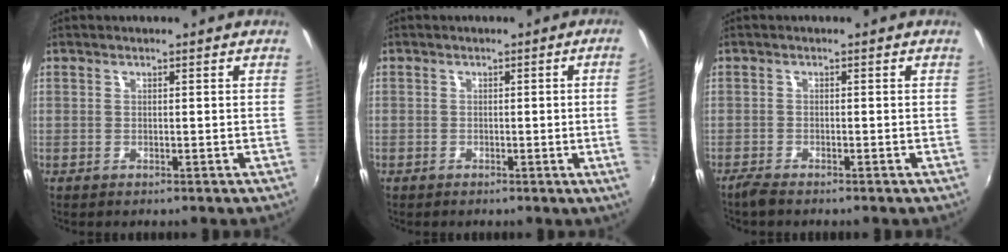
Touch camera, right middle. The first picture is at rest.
{"total": 3.7, "force": [-0.1, -1.7, 3.2], "torque": [-0.054, -0.010, 0.006]}
{"total": 2.1, "force": [-1.9, 0.1, 0.9], "torque": [-0.027, -0.006, -0.038]}